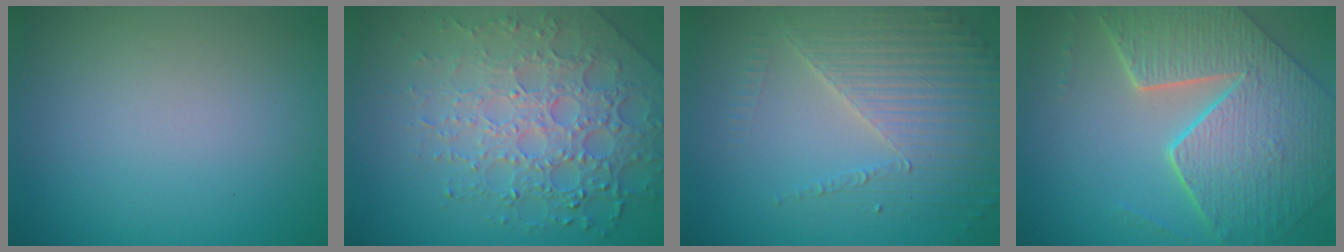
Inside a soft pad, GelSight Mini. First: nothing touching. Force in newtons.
{"total": 7.8, "press": 5.4, "slide": 5.6}
{"total": 4.7, "press": 4.0, "slide": 2.5}
{"total": 9.1, "press": 6.5, "slide": 6.3}